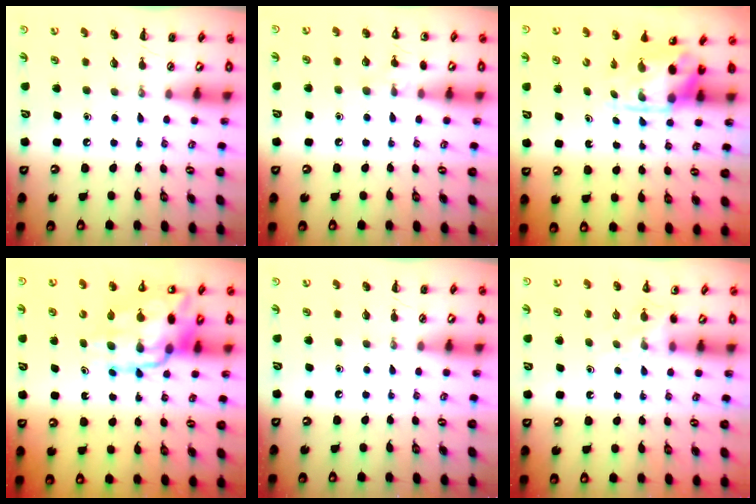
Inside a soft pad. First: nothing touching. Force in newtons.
{"total": 7.1, "press": 6.8, "slide": 2.2}
{"total": 3.7, "press": 3.7, "slide": 0.8}
{"total": 15.3, "press": 14.7, "slide": 4.2}
{"total": 0.0}
{"total": 5.5, "press": 5.3, "slide": 1.7}